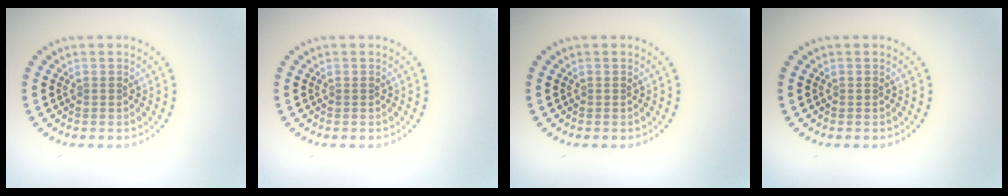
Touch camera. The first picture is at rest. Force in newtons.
{"total": 0.0}
{"total": 0.0}
{"total": 0.0}